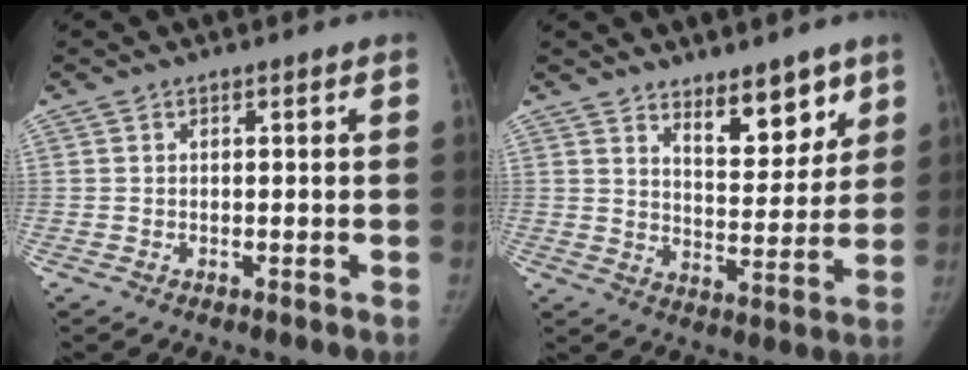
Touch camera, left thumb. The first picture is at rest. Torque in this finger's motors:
{"motor_torque": [0.10, 0.11, 0.06, 0.35, -0.01]}